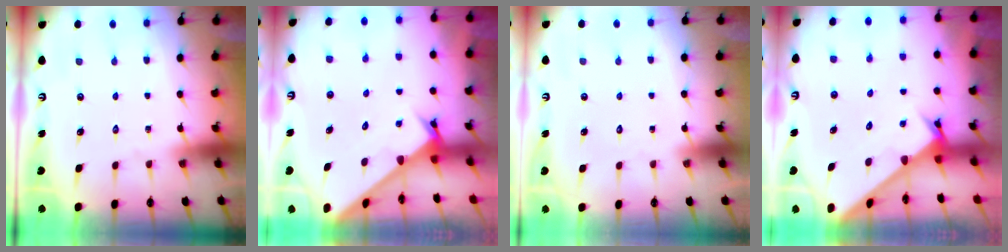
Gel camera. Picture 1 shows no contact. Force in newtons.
{"total": 2.7, "press": 2.7, "slide": 0.3}
{"total": 1.6, "press": 1.6, "slide": 0.1}
{"total": 2.7, "press": 2.7, "slide": 0.3}